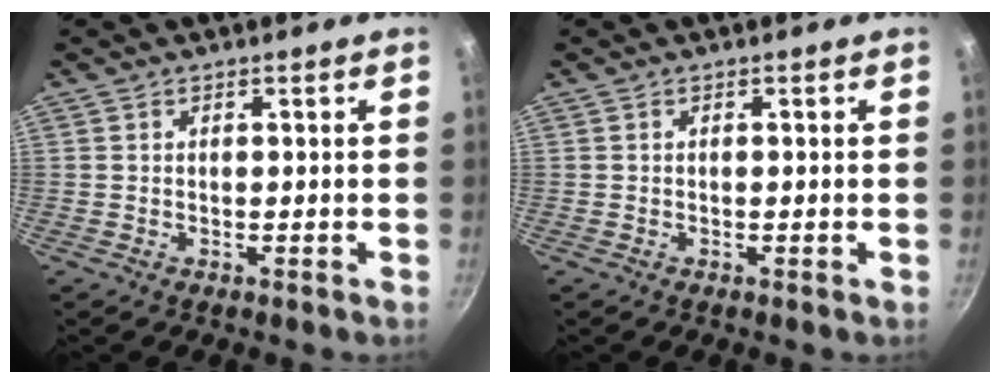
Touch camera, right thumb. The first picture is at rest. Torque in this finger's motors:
{"motor_torque": [-0.29, 0.04, -0.30, 0.10, 0.04]}